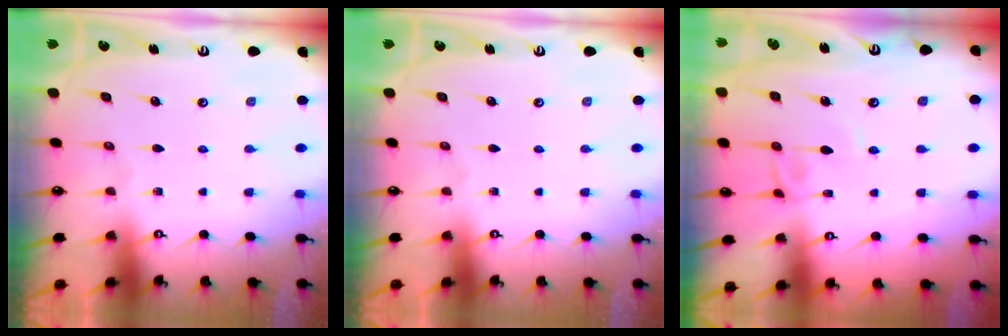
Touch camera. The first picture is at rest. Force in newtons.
{"total": 0.0}
{"total": 4.0, "press": 4.0, "slide": 0.0}